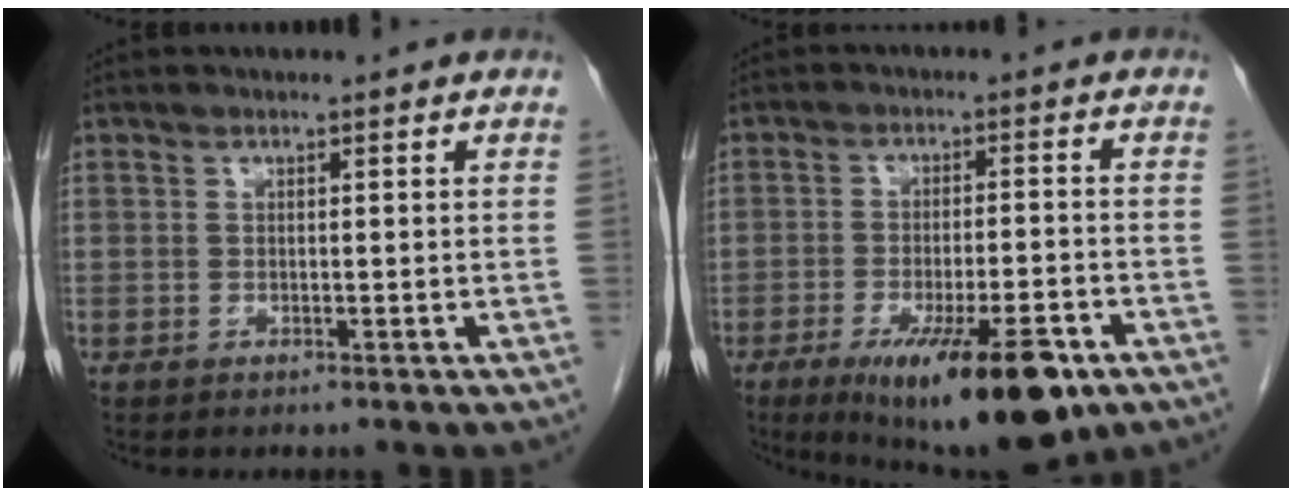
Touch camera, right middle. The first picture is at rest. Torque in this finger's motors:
{"motor_torque": [1.18, -0.96, 0.51, 0.13]}